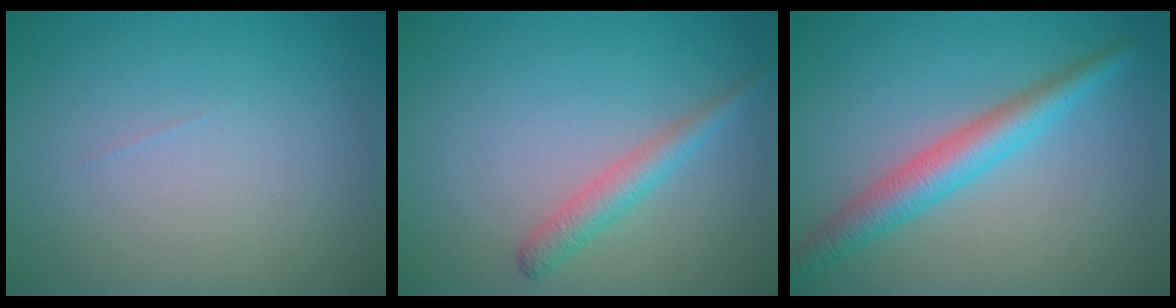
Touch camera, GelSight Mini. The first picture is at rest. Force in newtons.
{"total": 2.3, "press": 2.3, "slide": 0.1}
{"total": 4.0, "press": 4.0, "slide": 0.1}